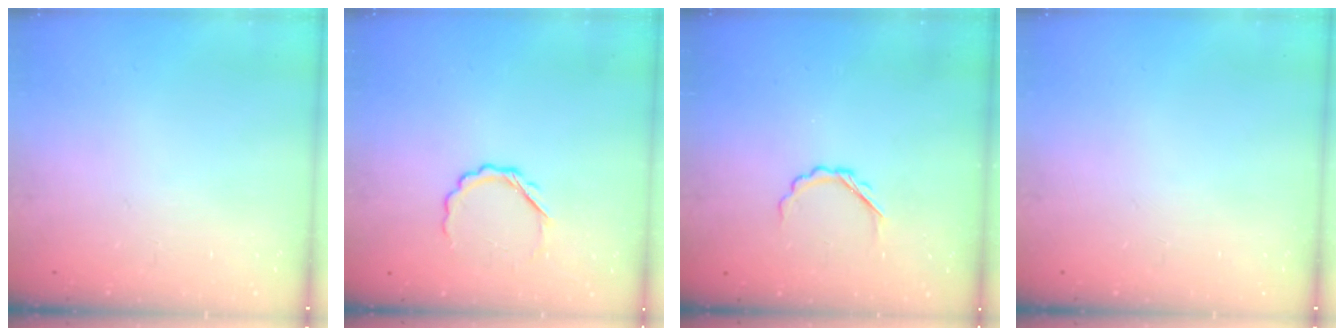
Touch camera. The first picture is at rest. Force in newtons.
{"total": 4.2, "press": 4.1, "slide": 1.0}
{"total": 3.8, "press": 3.7, "slide": 0.9}
{"total": 0.0}